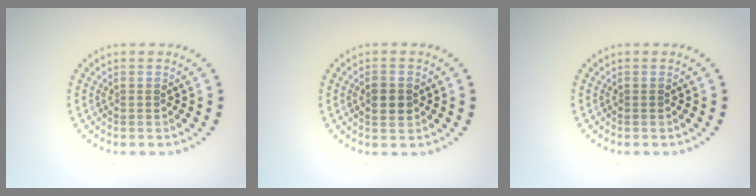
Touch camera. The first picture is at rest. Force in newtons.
{"total": 2.2, "press": 2.2, "slide": 0.0}
{"total": 0.0}